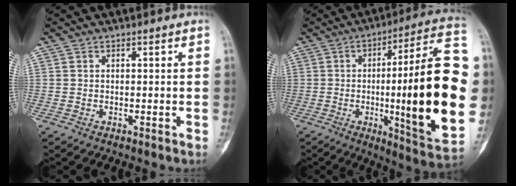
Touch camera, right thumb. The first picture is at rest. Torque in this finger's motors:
{"motor_torque": [0.62, 0.55, 2.11, 0.00, 0.52]}